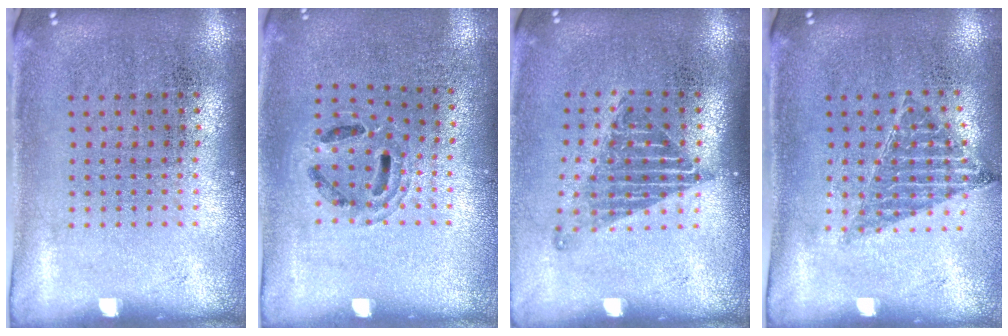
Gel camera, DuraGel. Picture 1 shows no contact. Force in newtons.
{"total": 0.9, "press": 0.9, "slide": 0.1}
{"total": 1.3, "press": 1.1, "slide": 0.8}
{"total": 0.8, "press": 0.8, "slide": 0.1}